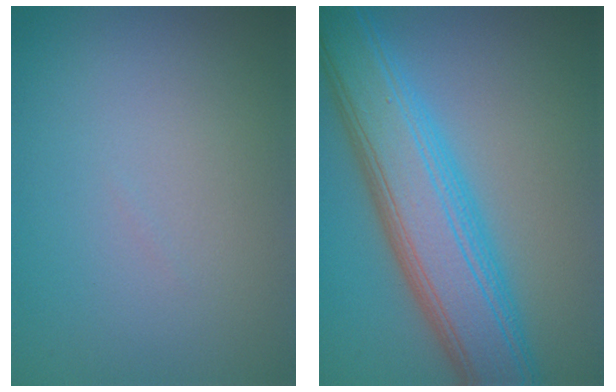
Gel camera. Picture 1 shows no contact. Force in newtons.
{"total": 8.9, "press": 8.9, "slide": 0.0}